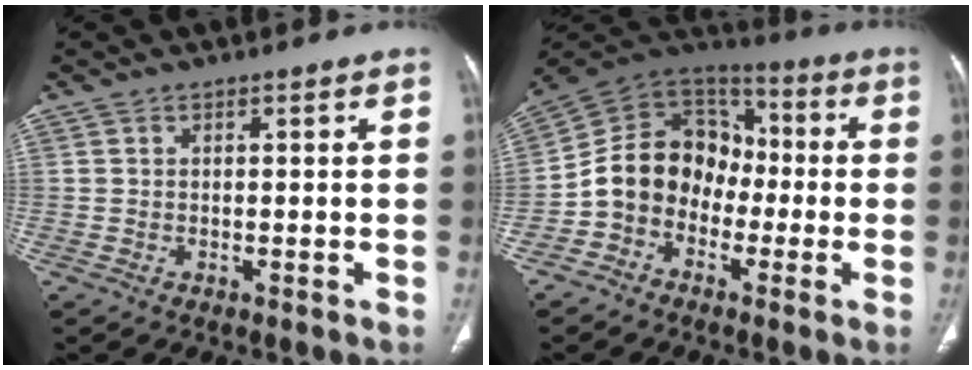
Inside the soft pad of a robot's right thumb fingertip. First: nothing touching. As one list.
[{"total": 13.7, "force": [-3.4, 11.3, 6.9], "torque": [-0.091, 0.060, -0.074]}]